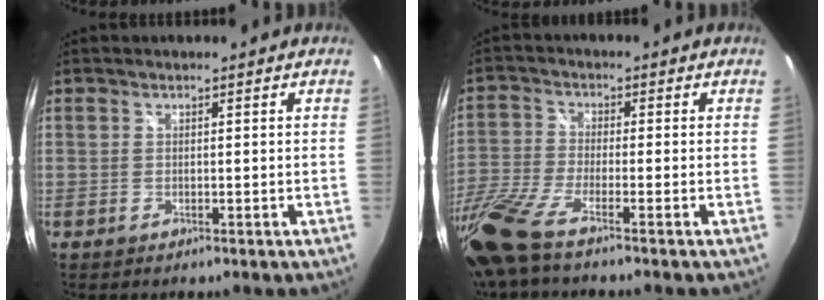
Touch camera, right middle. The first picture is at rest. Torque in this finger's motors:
{"motor_torque": [1.22, -0.92, 0.24, 0.17]}